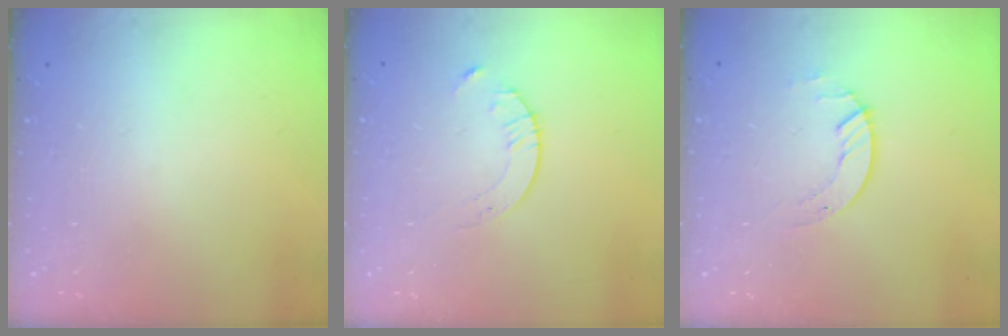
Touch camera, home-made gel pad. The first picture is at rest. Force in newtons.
{"total": 4.1, "press": 4.0, "slide": 0.5}
{"total": 2.0, "press": 2.0, "slide": 0.2}